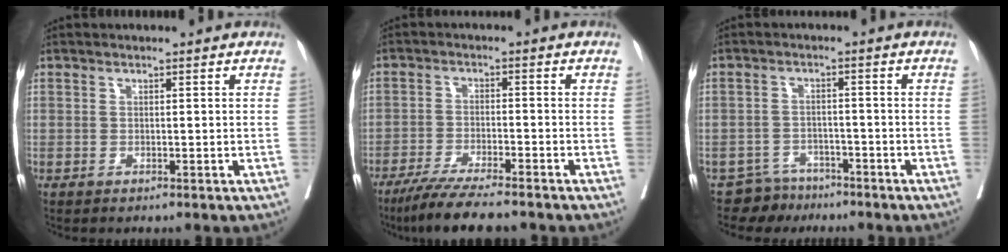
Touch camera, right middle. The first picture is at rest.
{"total": 9.6, "force": [-8.0, 0.3, 5.3], "torque": [-0.087, -0.027, -0.130]}
{"total": 4.1, "force": [-3.5, 1.9, -0.8], "torque": [0.012, 0.000, -0.060]}